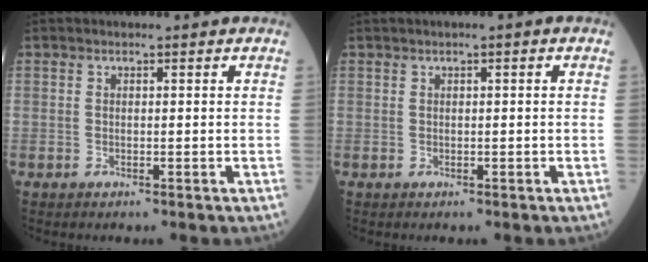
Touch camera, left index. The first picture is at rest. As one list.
[{"total": 0.9, "force": [0.2, 0.0, 0.8], "torque": [-0.011, 0.002, 0.002]}]